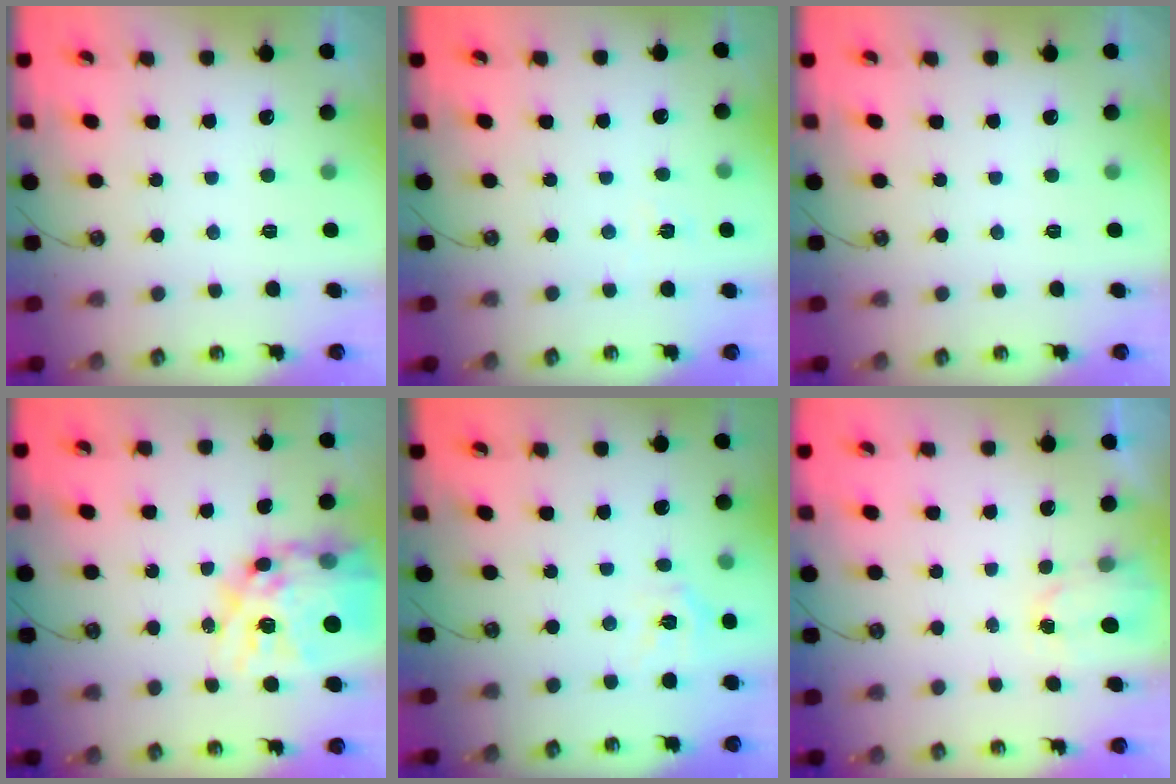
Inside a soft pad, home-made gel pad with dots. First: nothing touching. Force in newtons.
{"total": 2.6, "press": 2.6, "slide": 0.2}
{"total": 0.0}
{"total": 23.3, "press": 23.2, "slide": 2.1}
{"total": 8.7, "press": 8.7, "slide": 1.1}
{"total": 1.5, "press": 1.5, "slide": 0.3}